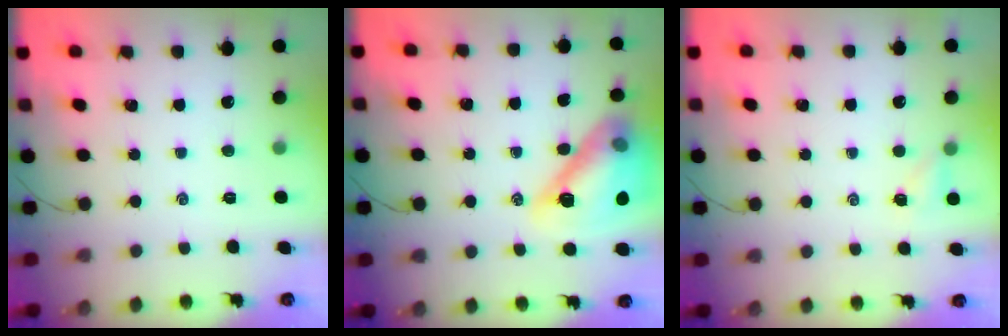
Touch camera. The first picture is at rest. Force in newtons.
{"total": 19.4, "press": 19.2, "slide": 2.6}
{"total": 2.4, "press": 2.3, "slide": 0.9}